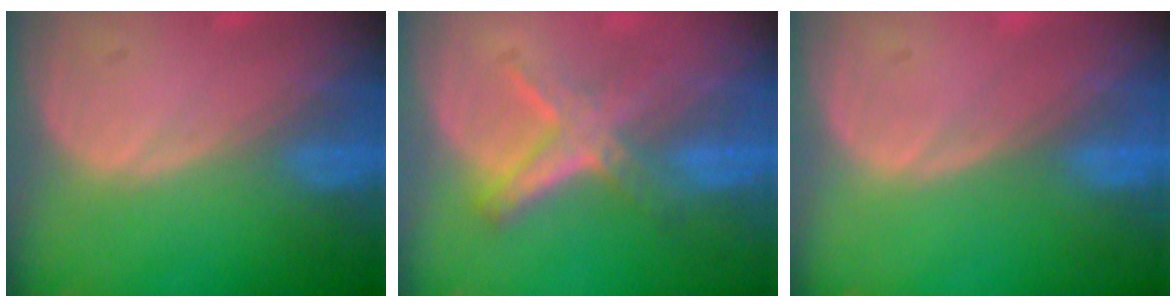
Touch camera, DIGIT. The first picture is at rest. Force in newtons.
{"total": 5.4, "press": 5.2, "slide": 1.3}
{"total": 0.0}